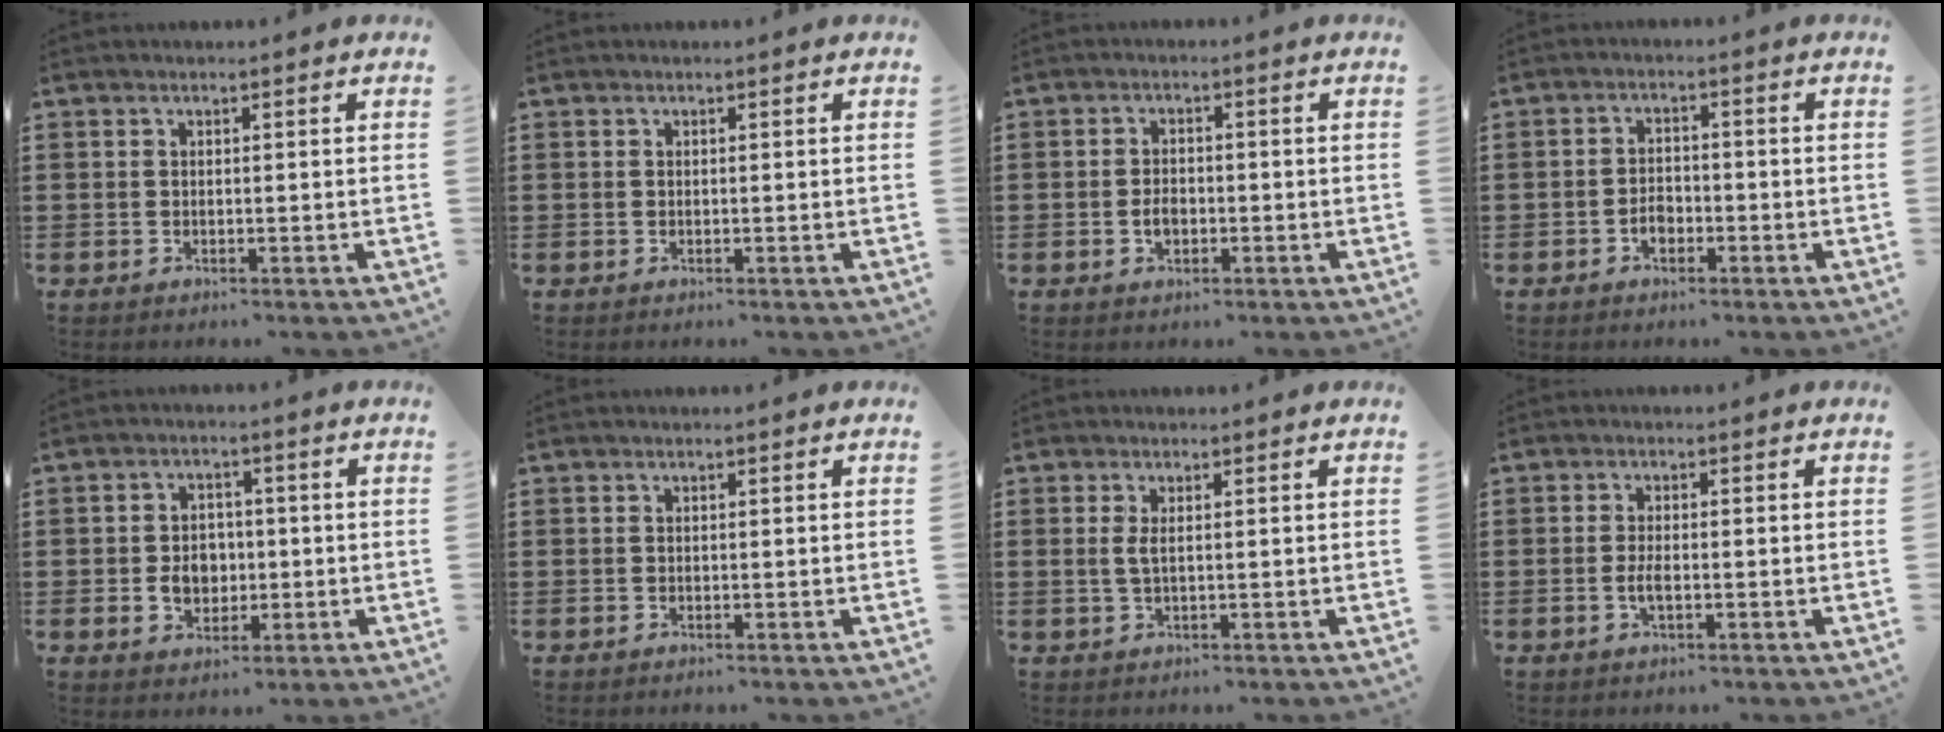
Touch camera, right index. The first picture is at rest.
{"total": 0.0}
{"total": 2.4, "force": [-0.7, 1.6, 1.7], "torque": [-0.034, 0.003, -0.013]}
{"total": 2.5, "force": [-1.3, 1.7, 1.4], "torque": [-0.029, 0.002, -0.026]}
{"total": 4.9, "force": [-0.5, 3.9, 2.9], "torque": [-0.046, 0.003, -0.013]}
{"total": 0.0}
{"total": 1.6, "force": [0.2, 0.5, 1.5], "torque": [-0.040, -0.001, 0.001]}
{"total": 2.2, "force": [-0.5, 0.6, 2.0], "torque": [-0.044, -0.002, -0.011]}